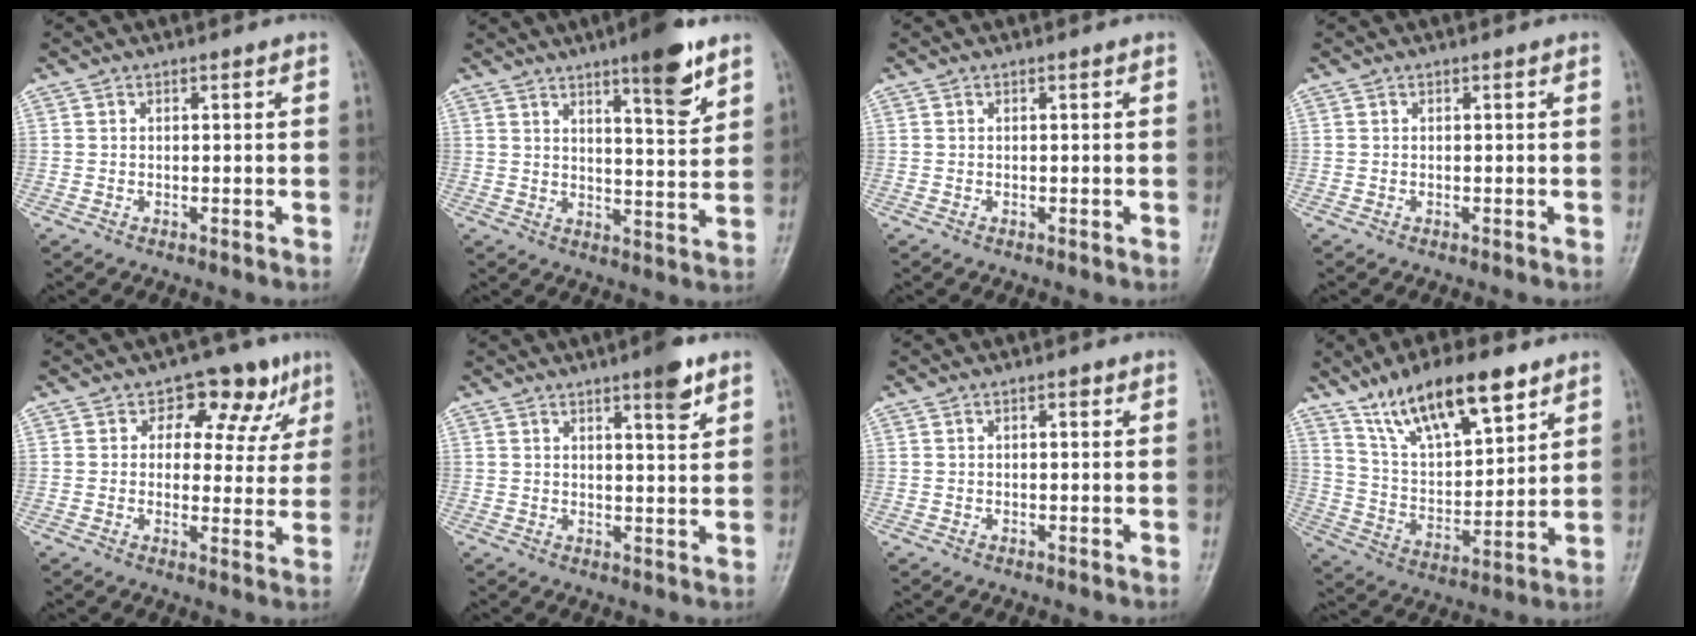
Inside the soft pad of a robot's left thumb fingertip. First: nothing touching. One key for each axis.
{"total": 9.9, "fx": 6.3, "fy": 1.8, "fz": 7.4, "tx": -0.092, "ty": -0.040, "tz": 0.089}
{"total": 0.0}
{"total": 0.0}
{"total": 9.5, "fx": 4.7, "fy": 6.6, "fz": 5.0, "tx": -0.005, "ty": -0.008, "tz": 0.054}
{"total": 5.2, "fx": 3.3, "fy": 1.0, "fz": 4.0, "tx": -0.048, "ty": -0.019, "tz": 0.044}
{"total": 1.1, "fx": 0.4, "fy": 0.5, "fz": 0.8, "tx": -0.009, "ty": 0.003, "tz": 0.002}
{"total": 17.3, "fx": 11.2, "fy": 6.2, "fz": 11.6, "tx": -0.166, "ty": -0.047, "tz": 0.207}